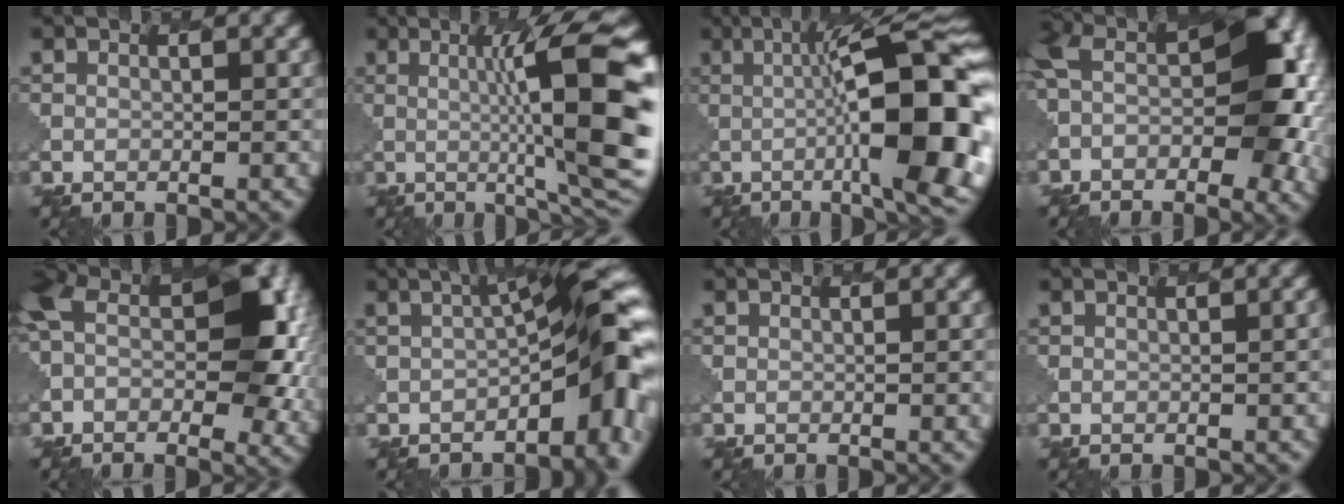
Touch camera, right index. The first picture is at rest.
{"total": 12.8, "force": [0.5, 1.8, 12.7], "torque": [-0.153, 0.005, 0.011]}
{"total": 15.3, "force": [-0.6, 4.1, 14.7], "torque": [-0.162, 0.015, -0.010]}
{"total": 12.1, "force": [-1.2, 7.0, 9.7], "torque": [-0.159, 0.004, -0.030]}
{"total": 12.5, "force": [0.1, 7.7, 9.8], "torque": [-0.170, 0.000, -0.008]}
{"total": 10.4, "force": [-2.3, 3.6, 9.5], "torque": [-0.101, 0.019, -0.043]}
{"total": 0.9, "force": [-0.1, 0.1, 0.9], "torque": [-0.009, -0.002, -0.002]}
{"total": 0.7, "force": [-0.2, -0.1, 0.6], "torque": [-0.005, 0.002, -0.003]}